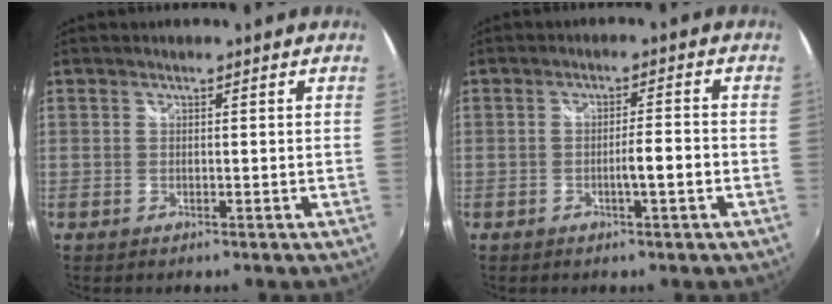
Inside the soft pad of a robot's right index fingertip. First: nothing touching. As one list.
[{"total": 3.7, "force": [-1.4, -0.1, 3.4], "torque": [-0.056, -0.001, -0.022]}]